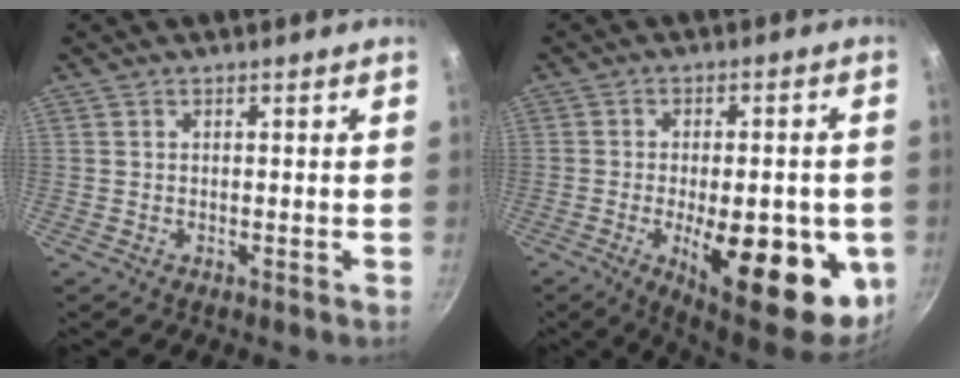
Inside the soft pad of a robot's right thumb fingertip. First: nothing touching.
{"total": 21.4, "force": [-5.6, 8.8, 18.8], "torque": [-0.213, -0.003, -0.063]}